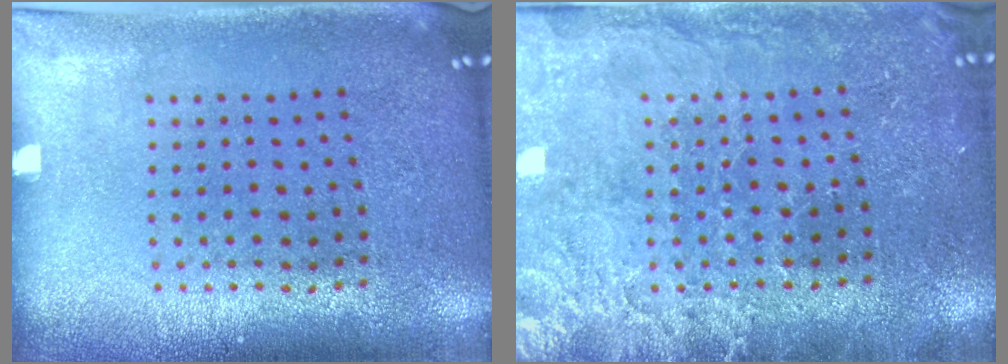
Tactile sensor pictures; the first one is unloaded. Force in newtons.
{"total": 3.4, "press": 3.2, "slide": 1.3}